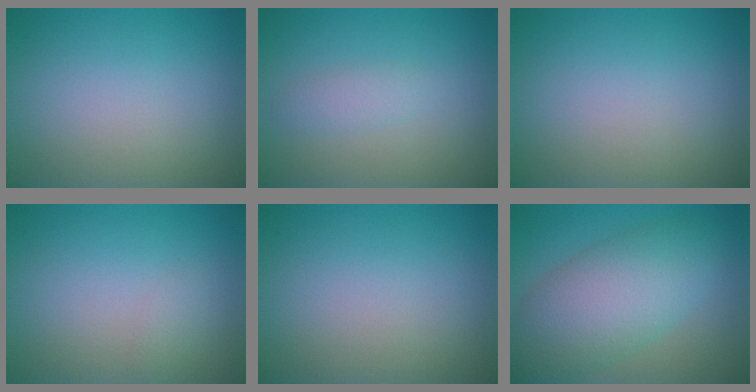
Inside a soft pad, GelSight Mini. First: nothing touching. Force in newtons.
{"total": 1.4, "press": 1.4, "slide": 0.0}
{"total": 0.0}
{"total": 0.8, "press": 0.8, "slide": 0.0}
{"total": 0.0}
{"total": 7.9, "press": 7.9, "slide": 0.3}